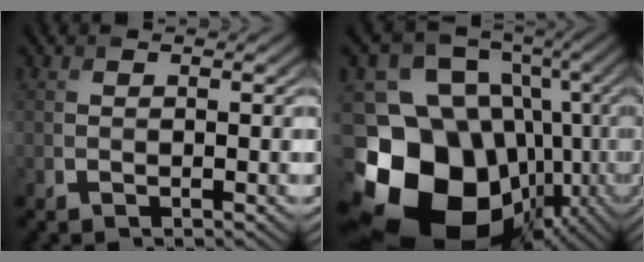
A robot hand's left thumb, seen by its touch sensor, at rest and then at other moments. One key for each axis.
{"total": 21.5, "fx": -7.5, "fy": 17.3, "fz": 10.3, "tx": -0.230, "ty": -0.020, "tz": -0.115}